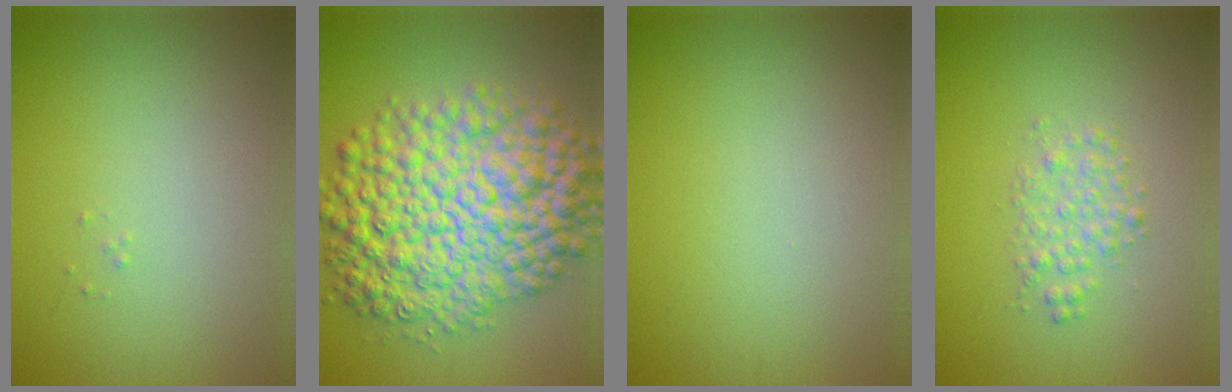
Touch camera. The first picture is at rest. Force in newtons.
{"total": 12.0, "press": 12.0, "slide": 0.1}
{"total": 0.0}
{"total": 2.0, "press": 2.0, "slide": 0.0}